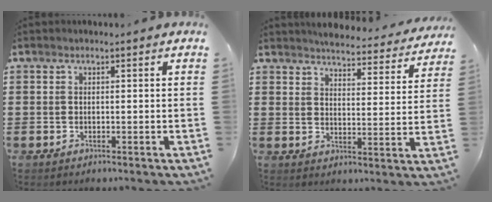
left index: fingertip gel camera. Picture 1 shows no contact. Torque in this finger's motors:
{"motor_torque": [0.73, -1.41, 0.50, 0.04]}